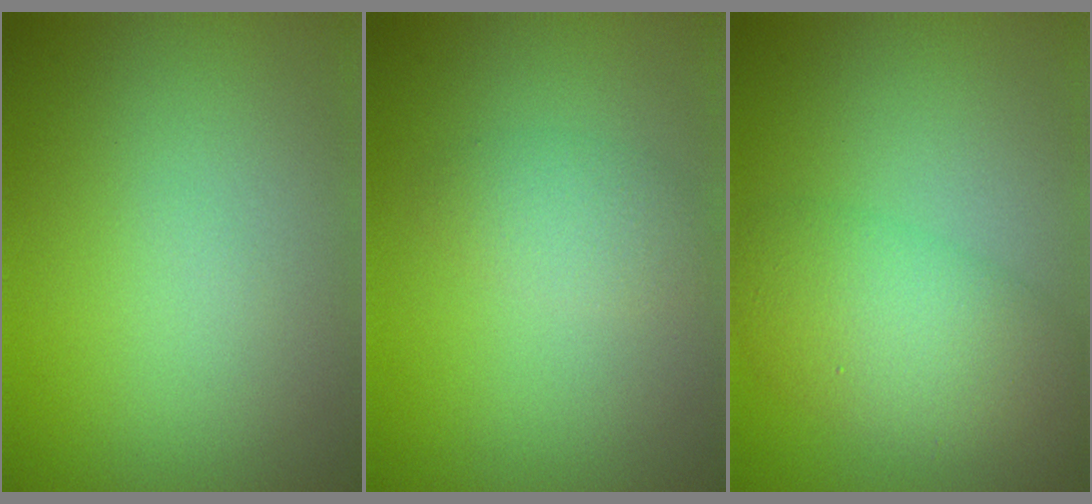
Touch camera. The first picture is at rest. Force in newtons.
{"total": 1.9, "press": 1.9, "slide": 0.1}
{"total": 5.8, "press": 5.8, "slide": 0.2}